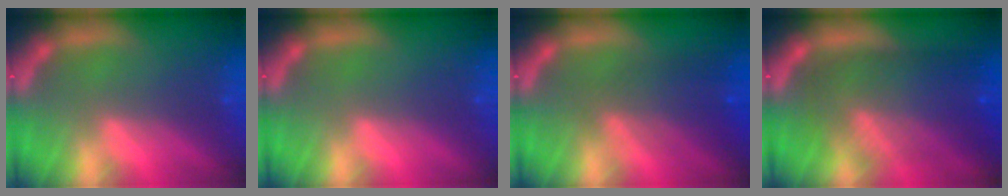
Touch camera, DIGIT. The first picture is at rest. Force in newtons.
{"total": 0.0}
{"total": 5.0}
{"total": 9.5}